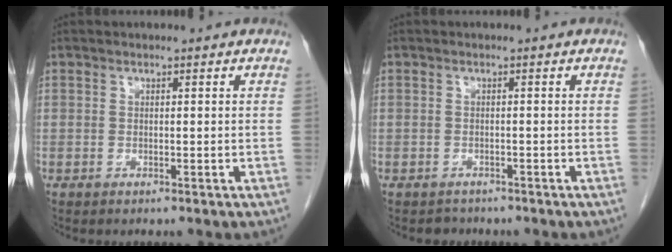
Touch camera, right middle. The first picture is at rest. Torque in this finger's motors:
{"motor_torque": [-0.47, -0.07, -0.01, -0.01]}